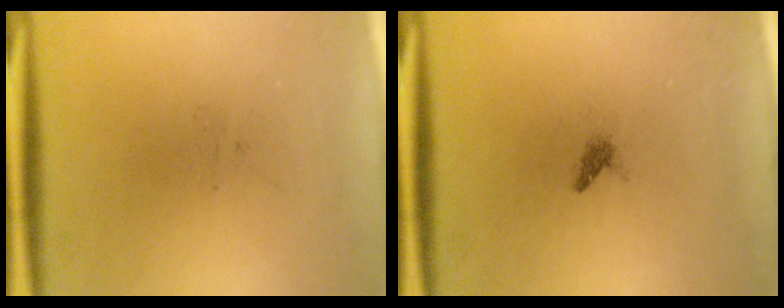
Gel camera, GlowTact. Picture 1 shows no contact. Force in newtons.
{"total": 0.7}